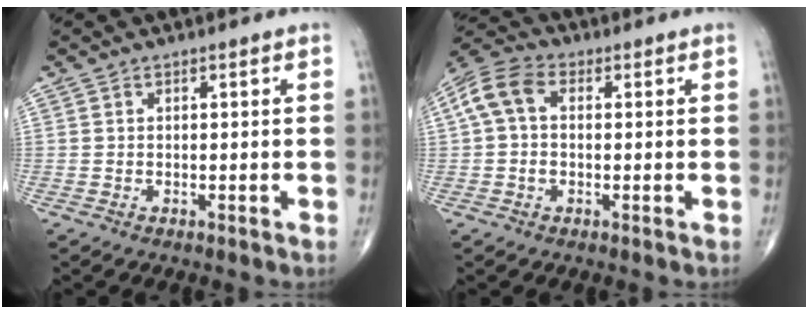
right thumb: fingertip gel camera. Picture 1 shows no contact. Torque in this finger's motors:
{"motor_torque": [-0.27, 0.39, 0.38, -0.21, 0.03]}